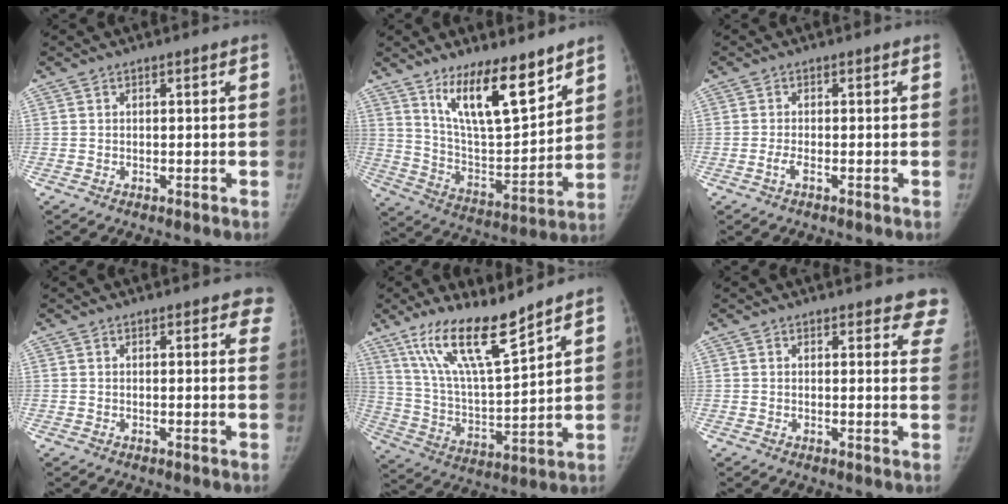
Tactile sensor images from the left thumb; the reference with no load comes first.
{"total": 16.3, "force": [11.1, 4.8, 10.9], "torque": [-0.149, -0.078, 0.205]}
{"total": 1.4, "force": [-0.7, 0.3, 1.2], "torque": [-0.029, 0.001, -0.017]}
{"total": 5.1, "force": [4.3, 1.9, 2.0], "torque": [0.015, -0.015, 0.034]}
{"total": 16.1, "force": [11.7, 3.0, 10.6], "torque": [-0.179, -0.067, 0.229]}
{"total": 8.3, "force": [7.6, 2.8, 1.9], "torque": [0.030, -0.034, 0.055]}